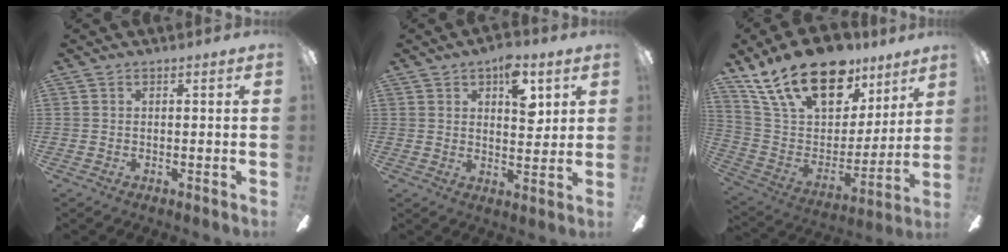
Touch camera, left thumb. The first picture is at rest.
{"total": 9.1, "force": [4.4, 4.7, 6.5], "torque": [-0.070, -0.016, 0.068]}
{"total": 25.1, "force": [16.0, 13.0, 14.4], "torque": [-0.249, -0.094, 0.286]}